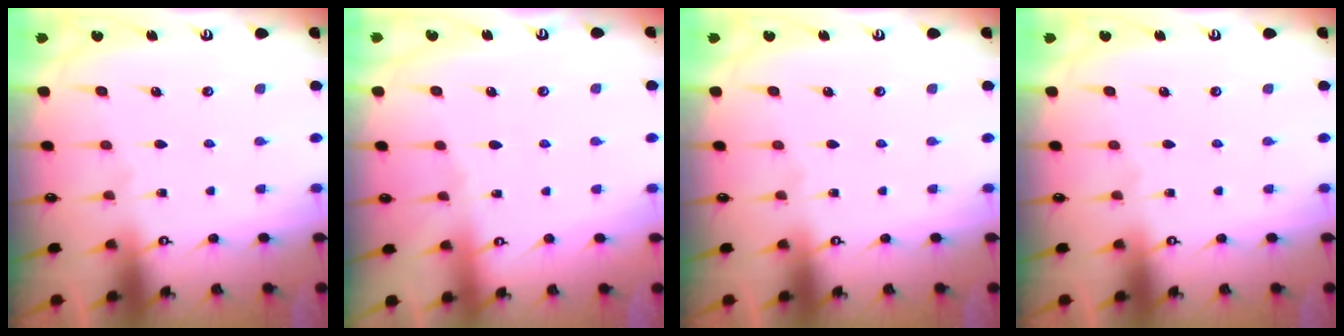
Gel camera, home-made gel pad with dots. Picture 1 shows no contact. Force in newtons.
{"total": 1.9, "press": 1.8, "slide": 0.5}
{"total": 0.0}
{"total": 0.0}